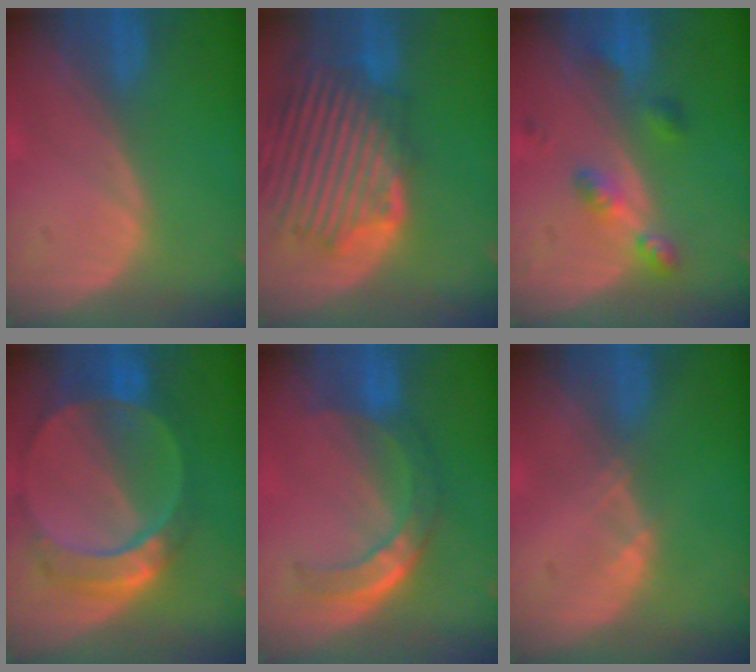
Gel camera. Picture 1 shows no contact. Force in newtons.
{"total": 12.3, "press": 11.4, "slide": 4.5}
{"total": 4.6, "press": 4.5, "slide": 1.0}
{"total": 9.5, "press": 8.3, "slide": 4.4}
{"total": 7.8, "press": 6.5, "slide": 4.3}
{"total": 0.8, "press": 0.8, "slide": 0.1}